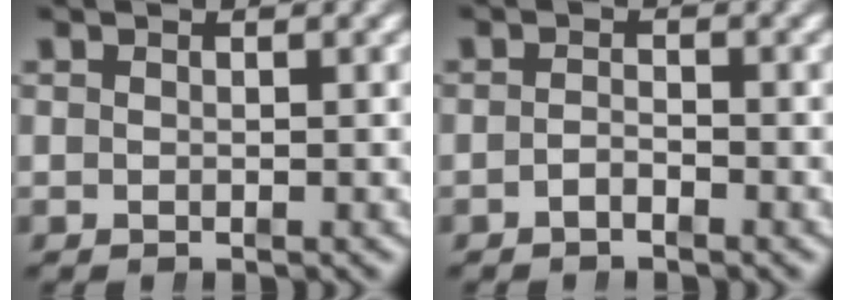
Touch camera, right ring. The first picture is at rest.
{"total": 1.3, "force": [-1.3, 0.3, 0.3], "torque": [-0.006, -0.006, -0.024]}